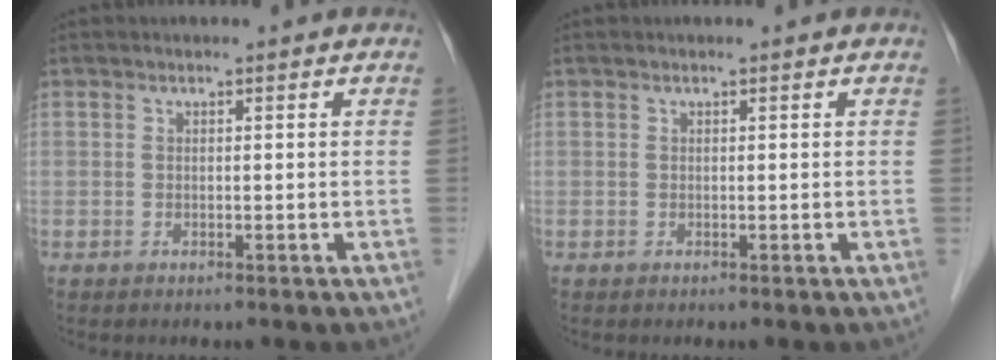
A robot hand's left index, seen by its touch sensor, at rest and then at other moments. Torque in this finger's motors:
{"motor_torque": [0.09, 0.15, 0.00, 0.01]}